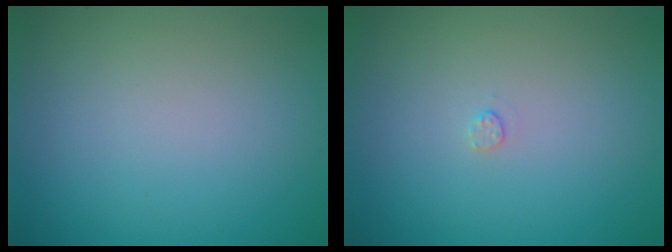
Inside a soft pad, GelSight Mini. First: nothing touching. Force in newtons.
{"total": 0.5, "press": 0.5, "slide": 0.2}